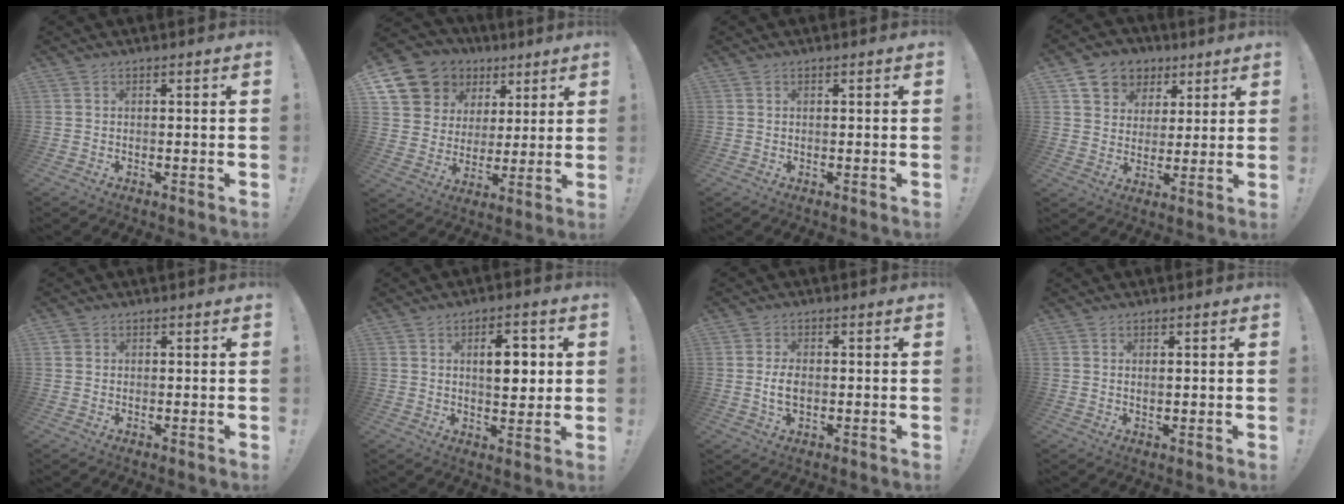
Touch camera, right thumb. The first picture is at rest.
{"total": 12.4, "force": [6.9, 9.8, 3.1], "torque": [-0.047, -0.048, 0.145]}
{"total": 0.0}
{"total": 10.1, "force": [5.1, 8.2, 2.9], "torque": [-0.037, -0.029, 0.102]}
{"total": 1.1, "force": [0.6, 0.9, 0.3], "torque": [-0.008, 0.002, 0.012]}
{"total": 8.0, "force": [1.7, 4.1, 6.7], "torque": [-0.086, -0.004, 0.020]}
{"total": 4.4, "force": [-0.4, 2.4, 3.6], "torque": [-0.062, -0.002, -0.013]}
{"total": 1.4, "force": [0.5, 0.5, 1.2], "torque": [-0.020, 0.000, 0.007]}